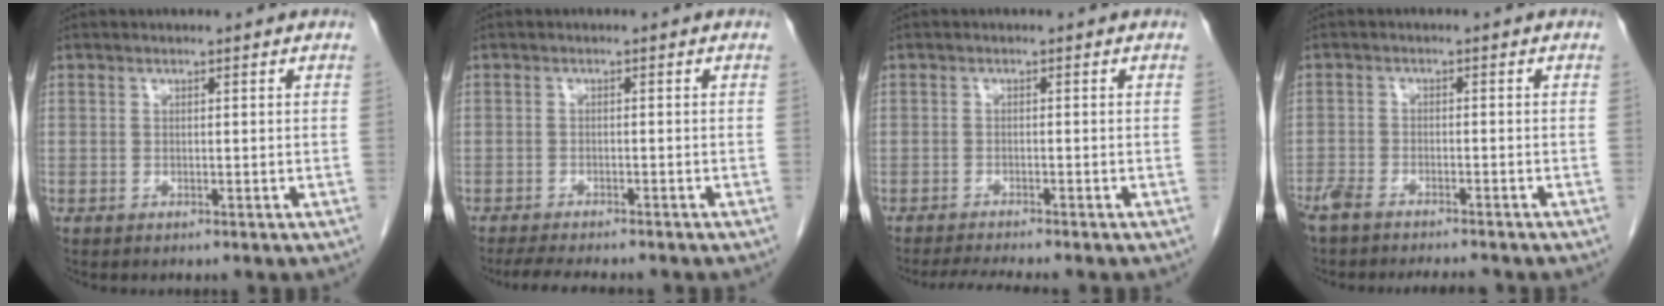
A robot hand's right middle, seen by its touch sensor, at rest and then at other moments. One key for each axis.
{"total": 7.5, "fx": -6.5, "fy": 1.3, "fz": 3.5, "tx": -0.050, "ty": -0.012, "tz": -0.097}
{"total": 4.5, "fx": -4.1, "fy": -0.4, "fz": 1.9, "tx": -0.030, "ty": -0.014, "tz": -0.066}
{"total": 9.2, "fx": -8.0, "fy": 1.7, "fz": 4.1, "tx": -0.068, "ty": -0.005, "tz": -0.125}